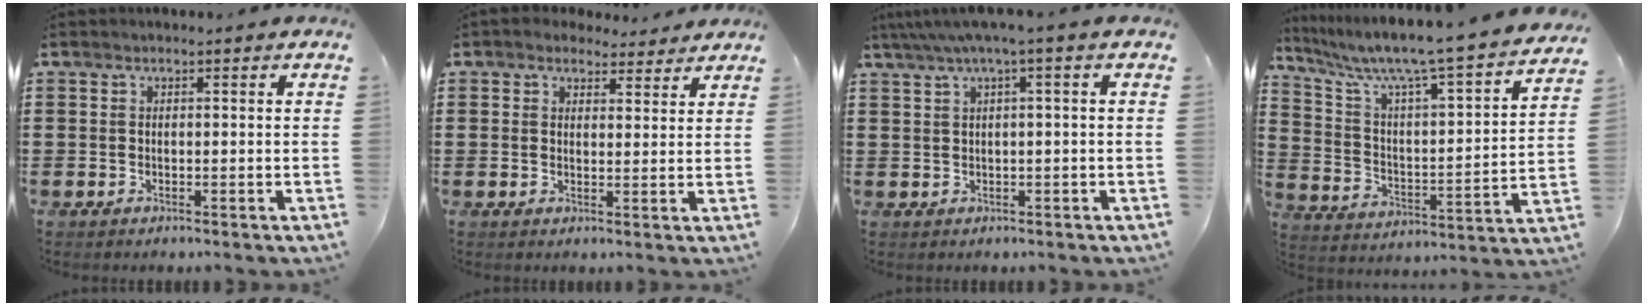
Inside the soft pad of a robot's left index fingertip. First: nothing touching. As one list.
[{"total": 3.0, "force": [2.6, 1.4, 0.5], "torque": [-0.010, -0.005, 0.048]}, {"total": 2.5, "force": [0.3, -0.2, 2.5], "torque": [-0.046, -0.003, 0.001]}, {"total": 7.4, "force": [6.3, 0.0, 3.8], "torque": [-0.104, -0.056, 0.095]}]